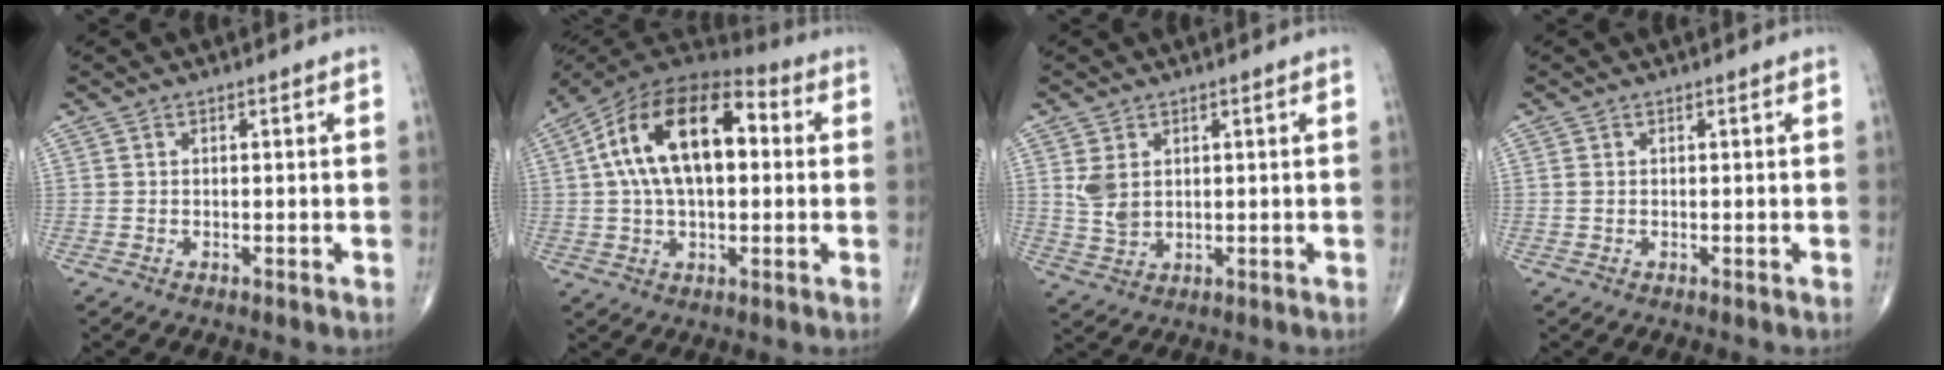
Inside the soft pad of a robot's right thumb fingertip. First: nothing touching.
{"total": 20.5, "force": [3.3, 11.1, 17.0], "torque": [-0.284, 0.031, 0.044]}
{"total": 4.7, "force": [1.3, 3.2, 3.1], "torque": [-0.053, -0.005, 0.037]}
{"total": 0.6, "force": [0.1, 0.4, 0.5], "torque": [-0.013, 0.002, 0.003]}